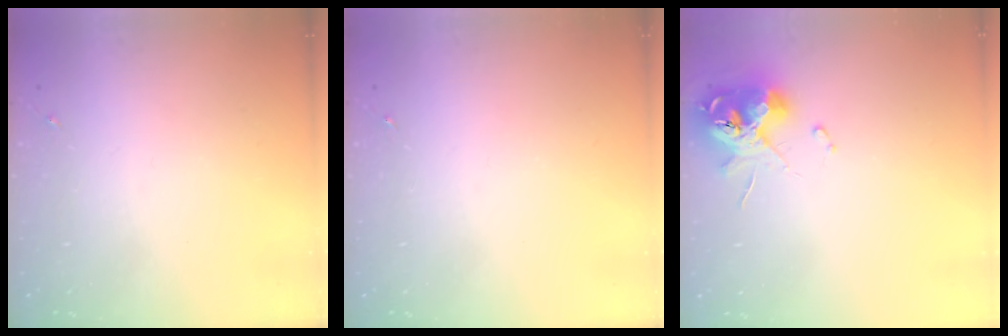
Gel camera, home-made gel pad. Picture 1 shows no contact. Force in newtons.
{"total": 0.0}
{"total": 11.8, "press": 11.7, "slide": 1.4}